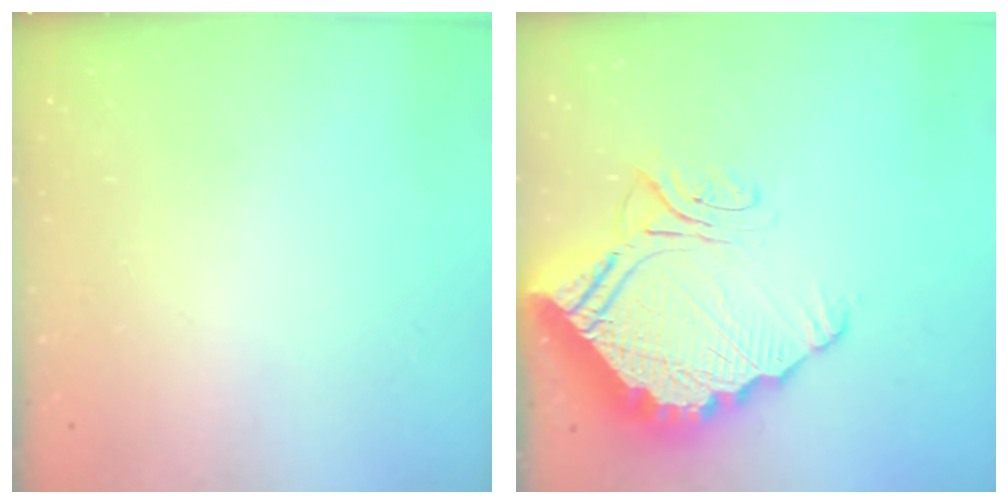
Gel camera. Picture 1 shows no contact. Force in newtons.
{"total": 18.1, "press": 18.0, "slide": 1.5}